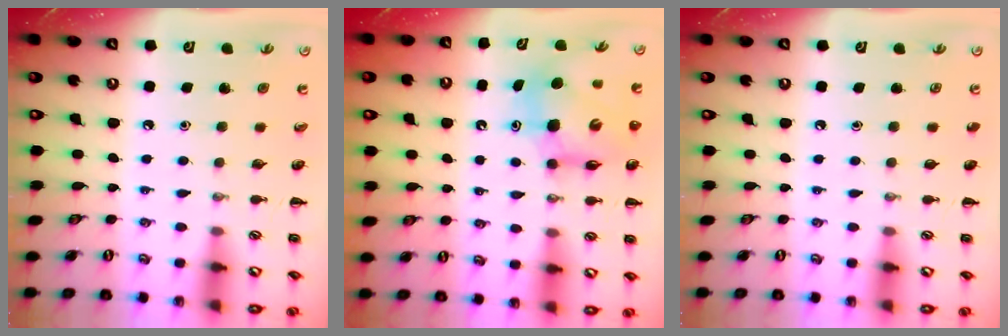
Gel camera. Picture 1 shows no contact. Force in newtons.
{"total": 8.9, "press": 8.5, "slide": 2.3}
{"total": 0.0}